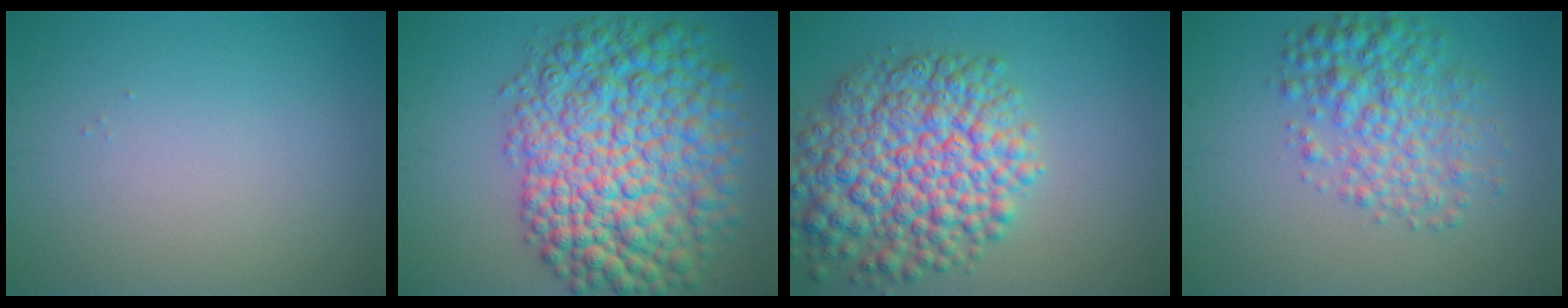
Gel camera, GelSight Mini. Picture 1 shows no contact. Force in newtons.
{"total": 12.8, "press": 12.8, "slide": 0.4}
{"total": 9.8, "press": 9.8, "slide": 0.3}
{"total": 4.9, "press": 4.9, "slide": 0.1}